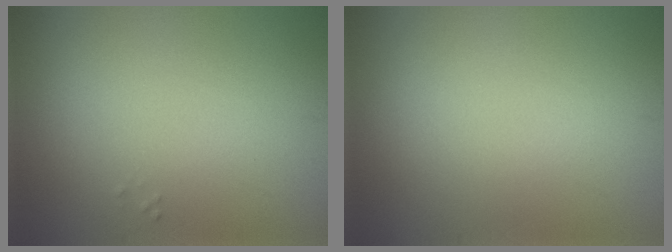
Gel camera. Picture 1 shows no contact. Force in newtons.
{"total": 0.0}